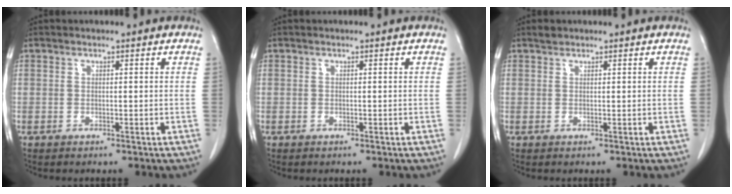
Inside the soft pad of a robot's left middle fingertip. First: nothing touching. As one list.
[{"total": 0.0}, {"total": 0.9, "force": [0.8, 0.4, 0.2], "torque": [-0.008, 0.004, 0.015]}]